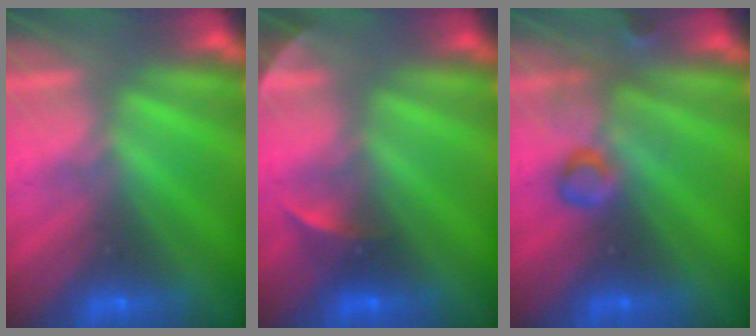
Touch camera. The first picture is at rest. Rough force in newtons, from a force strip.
{"total": 2.2}
{"total": 2.9}